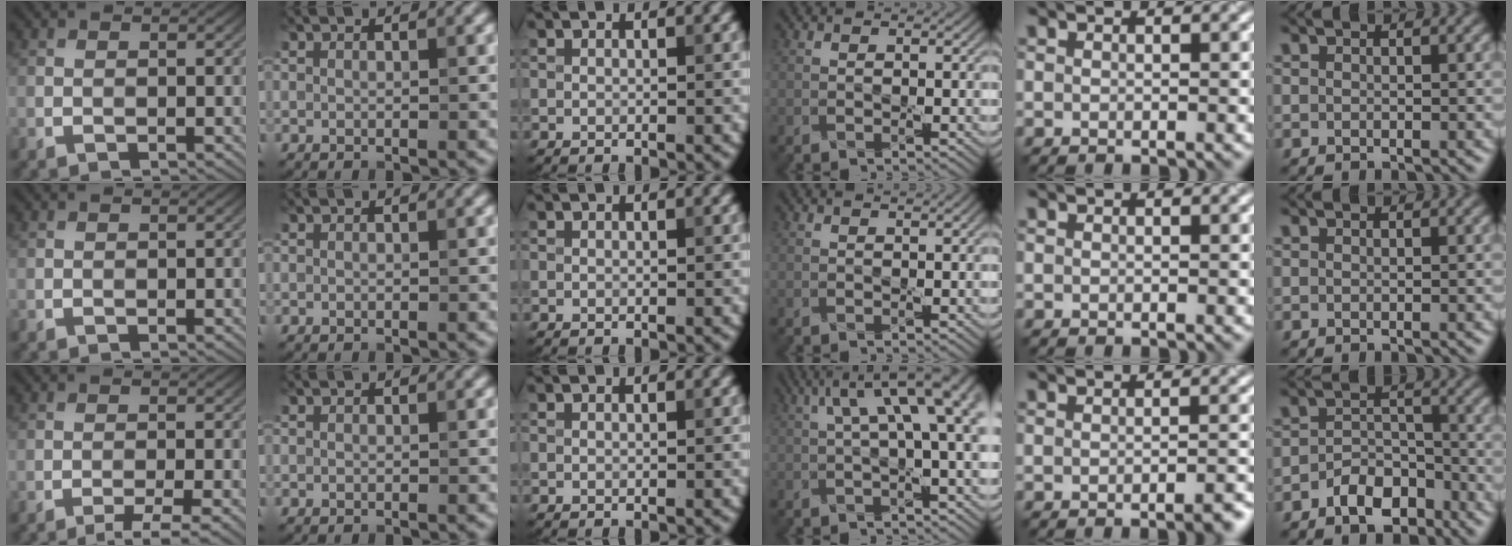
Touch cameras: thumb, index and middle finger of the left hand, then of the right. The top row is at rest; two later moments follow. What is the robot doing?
{"motion": "pour", "object": "sugar"}